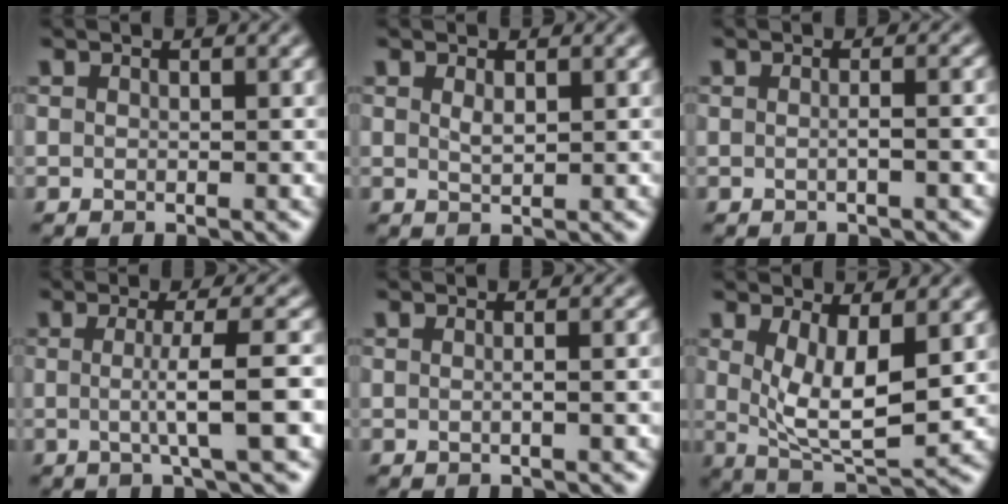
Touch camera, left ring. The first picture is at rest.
{"total": 1.0, "force": [0.4, 0.3, 0.8], "torque": [-0.019, -0.001, 0.010]}
{"total": 2.1, "force": [0.0, 0.8, 1.9], "torque": [-0.010, 0.001, -0.009]}
{"total": 5.0, "force": [-0.3, 0.8, 4.9], "torque": [-0.073, -0.001, -0.008]}
{"total": 2.5, "force": [0.1, 1.1, 2.3], "torque": [-0.008, 0.004, -0.012]}
{"total": 6.2, "force": [1.0, 2.3, 5.6], "torque": [-0.108, -0.017, 0.024]}